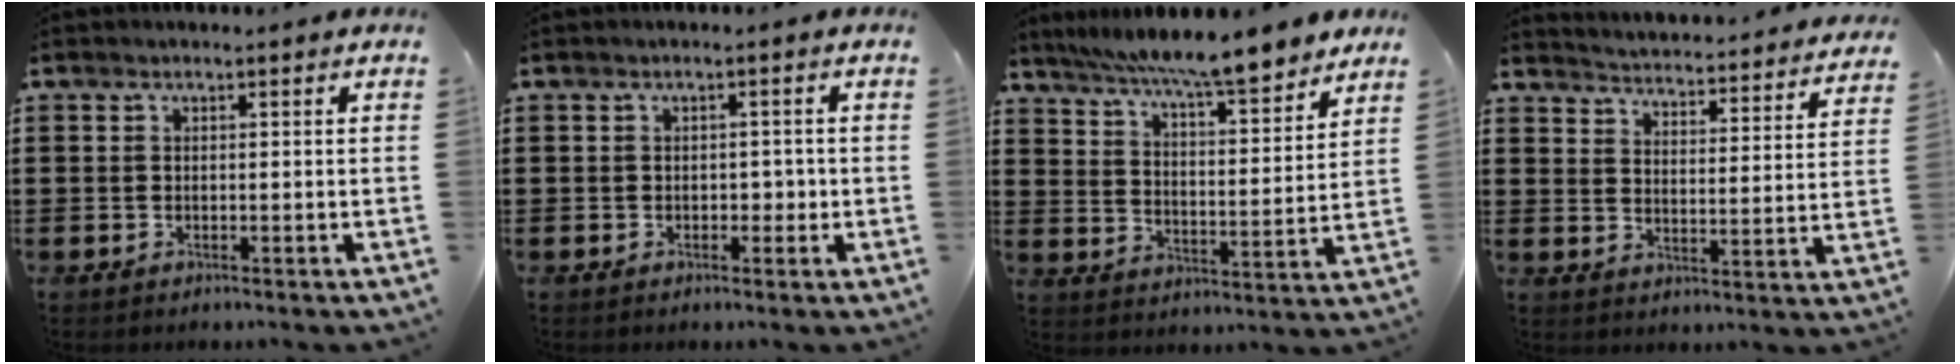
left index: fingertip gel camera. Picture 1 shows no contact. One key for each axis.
{"total": 1.9, "fx": -0.3, "fy": 1.2, "fz": 1.4, "tx": -0.029, "ty": 0.006, "tz": -0.008}
{"total": 8.2, "fx": 7.4, "fy": -0.1, "fz": 3.5, "tx": -0.086, "ty": -0.045, "tz": 0.126}
{"total": 3.4, "fx": 3.4, "fy": -0.7, "fz": -0.1, "tx": -0.023, "ty": -0.038, "tz": 0.050}